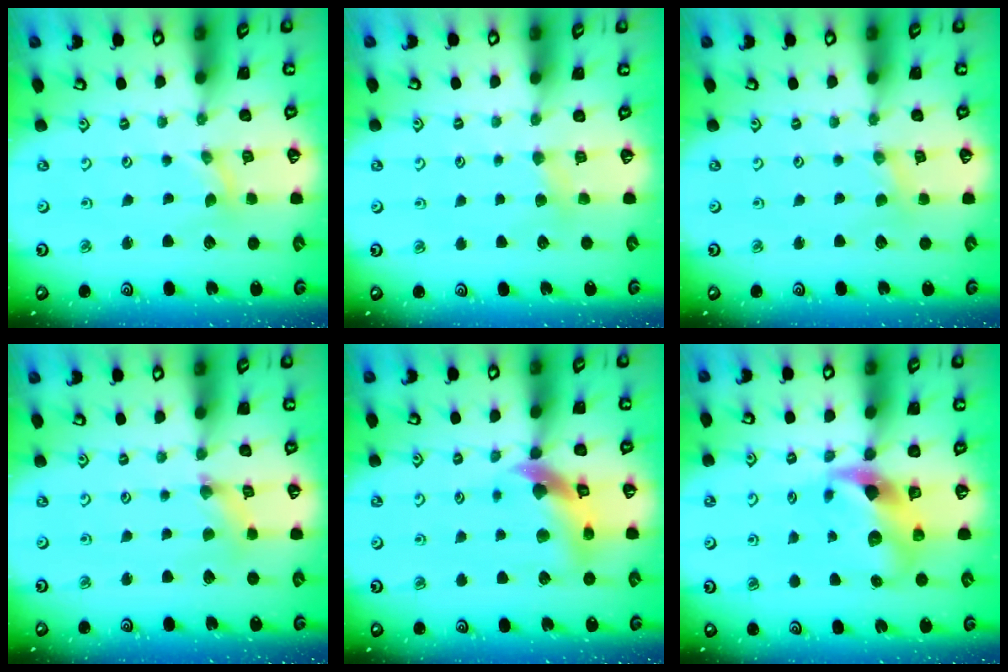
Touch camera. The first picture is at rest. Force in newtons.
{"total": 3.0, "press": 3.0, "slide": 0.5}
{"total": 0.6, "press": 0.6, "slide": 0.1}
{"total": 2.0, "press": 2.0, "slide": 0.4}
{"total": 10.8, "press": 10.6, "slide": 1.7}
{"total": 11.0, "press": 10.9, "slide": 1.6}